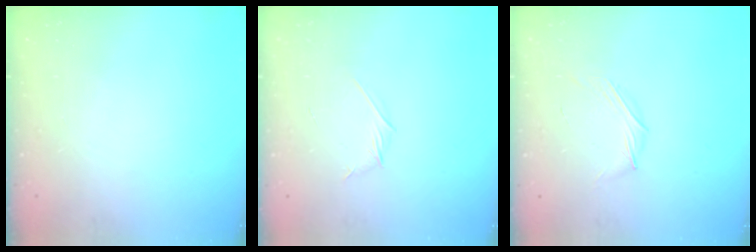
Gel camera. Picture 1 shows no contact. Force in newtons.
{"total": 2.9, "press": 2.8, "slide": 0.8}
{"total": 3.7, "press": 3.5, "slide": 1.1}